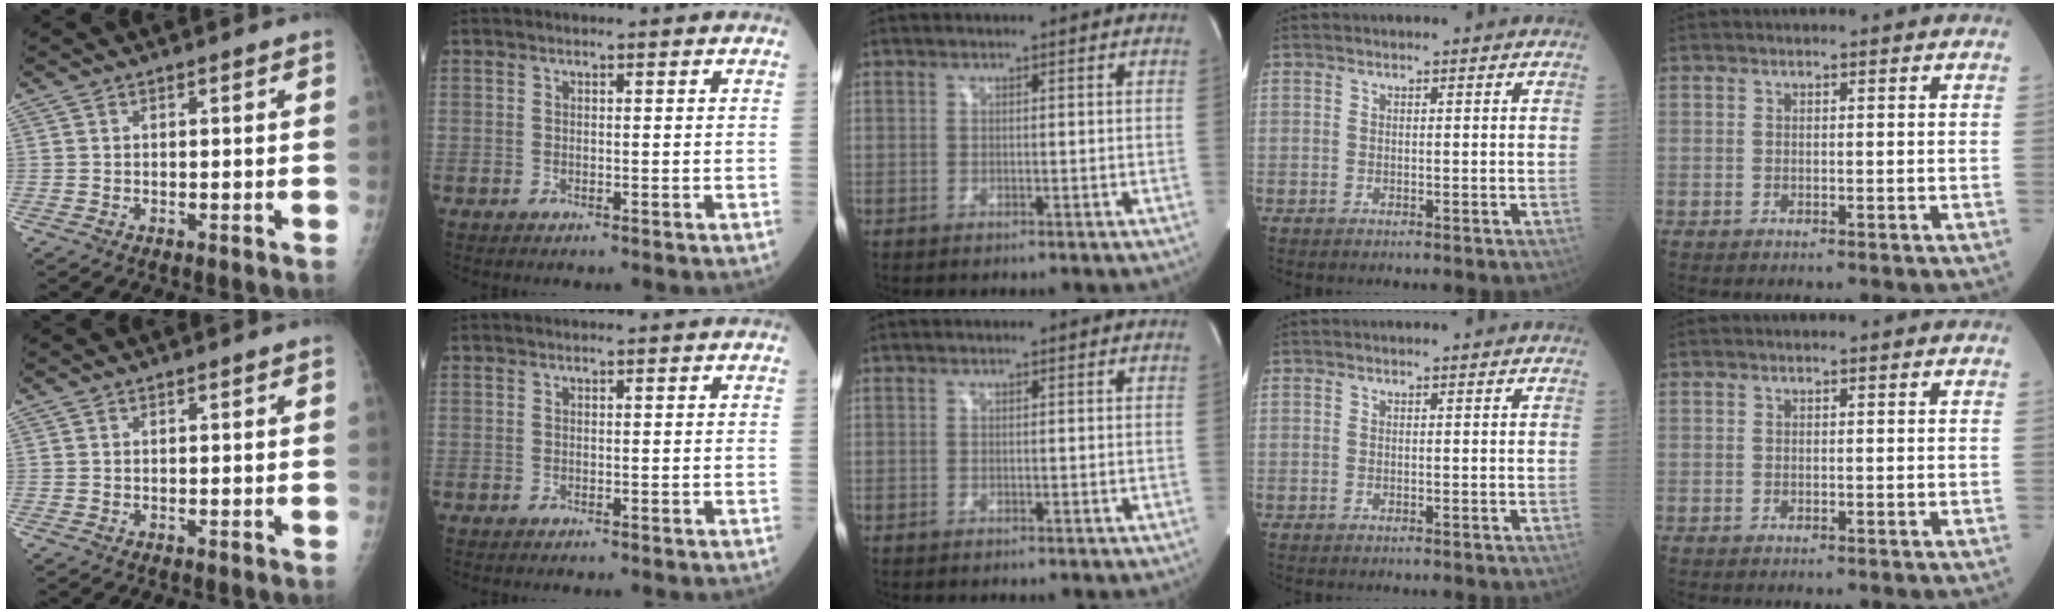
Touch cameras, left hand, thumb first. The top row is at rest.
{}